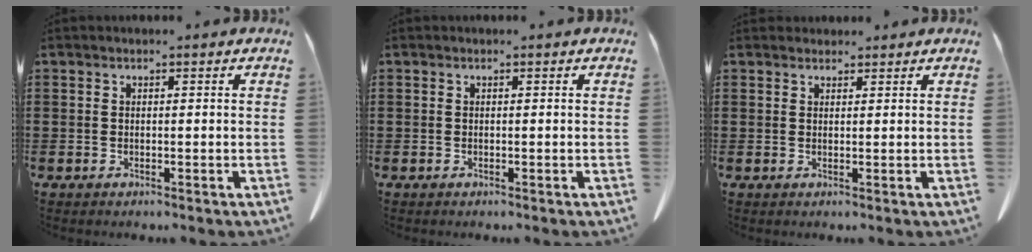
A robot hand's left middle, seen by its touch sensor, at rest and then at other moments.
{"total": 0.0}
{"total": 1.6, "force": [1.5, 0.5, 0.0], "torque": [-0.004, 0.001, 0.030]}